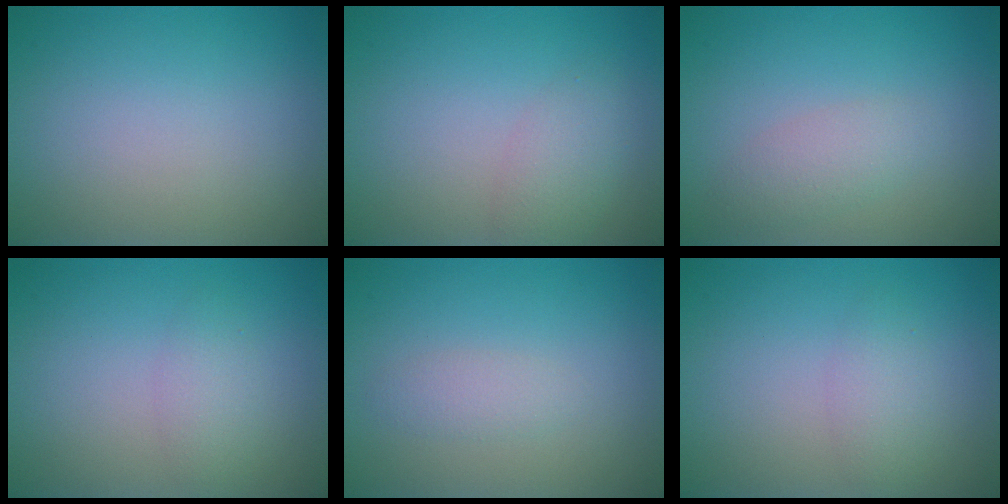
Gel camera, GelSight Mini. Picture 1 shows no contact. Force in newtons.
{"total": 2.1, "press": 2.1, "slide": 0.1}
{"total": 2.1, "press": 2.1, "slide": 0.0}
{"total": 1.8, "press": 1.8, "slide": 0.0}
{"total": 1.3, "press": 1.3, "slide": 0.0}
{"total": 1.8, "press": 1.8, "slide": 0.0}